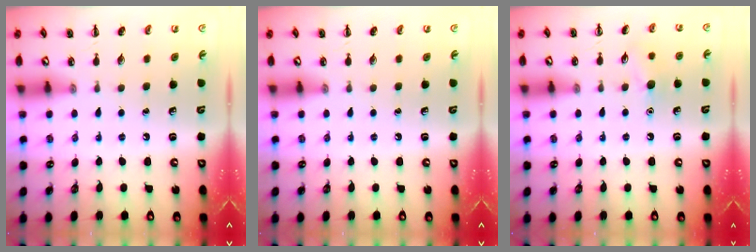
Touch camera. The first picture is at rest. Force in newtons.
{"total": 0.0}
{"total": 7.2, "press": 7.0, "slide": 1.7}